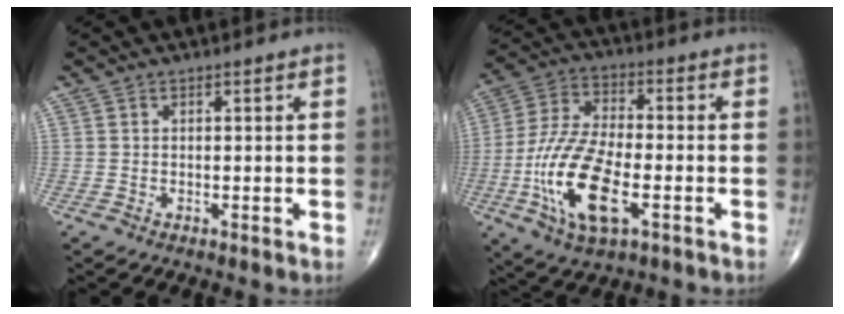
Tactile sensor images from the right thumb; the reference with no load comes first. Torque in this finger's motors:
{"motor_torque": [3.34, 1.63, 1.49, 0.09, 0.58]}